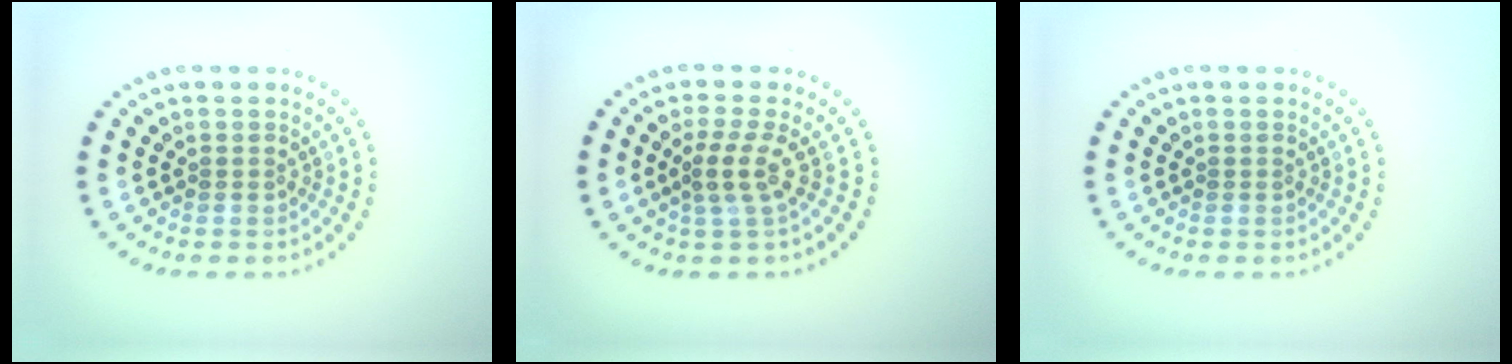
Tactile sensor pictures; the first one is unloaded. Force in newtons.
{"total": 2.4, "press": 1.9, "slide": 1.6}
{"total": 0.0}